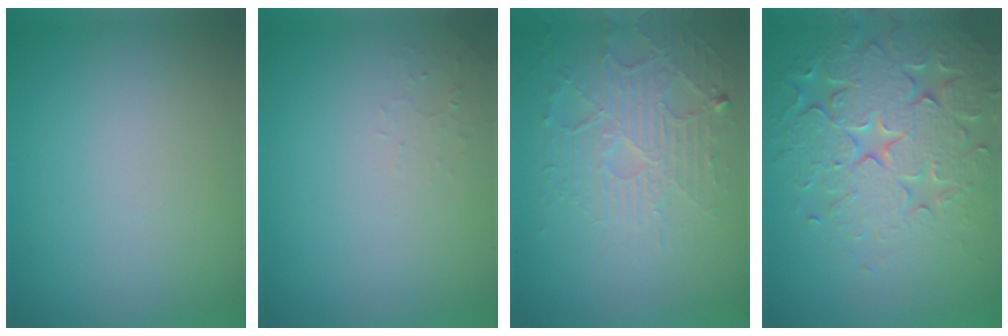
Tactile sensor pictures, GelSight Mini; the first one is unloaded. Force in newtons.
{"total": 0.9, "press": 0.9, "slide": 0.2}
{"total": 5.0, "press": 3.4, "slide": 3.6}
{"total": 7.8, "press": 7.7, "slide": 1.5}